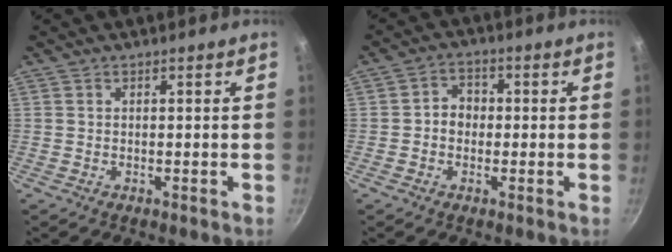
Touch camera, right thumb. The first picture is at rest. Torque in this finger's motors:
{"motor_torque": [-0.17, 0.28, 0.10, 0.13, 0.05]}